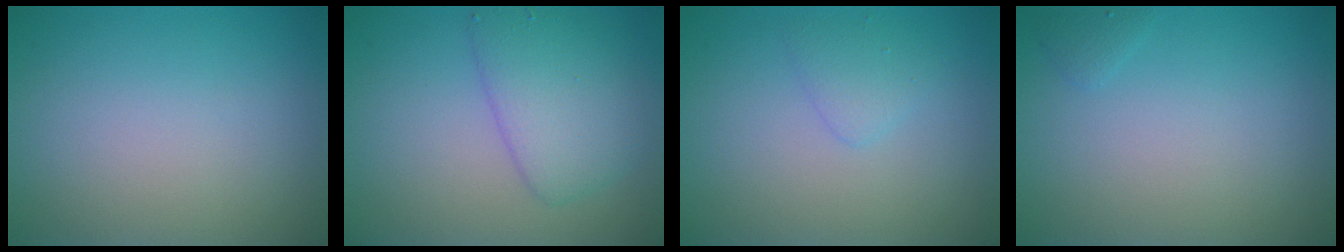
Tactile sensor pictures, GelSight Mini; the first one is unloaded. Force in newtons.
{"total": 4.4, "press": 4.3, "slide": 0.2}
{"total": 1.5, "press": 1.5, "slide": 0.0}
{"total": 0.6, "press": 0.6, "slide": 0.1}